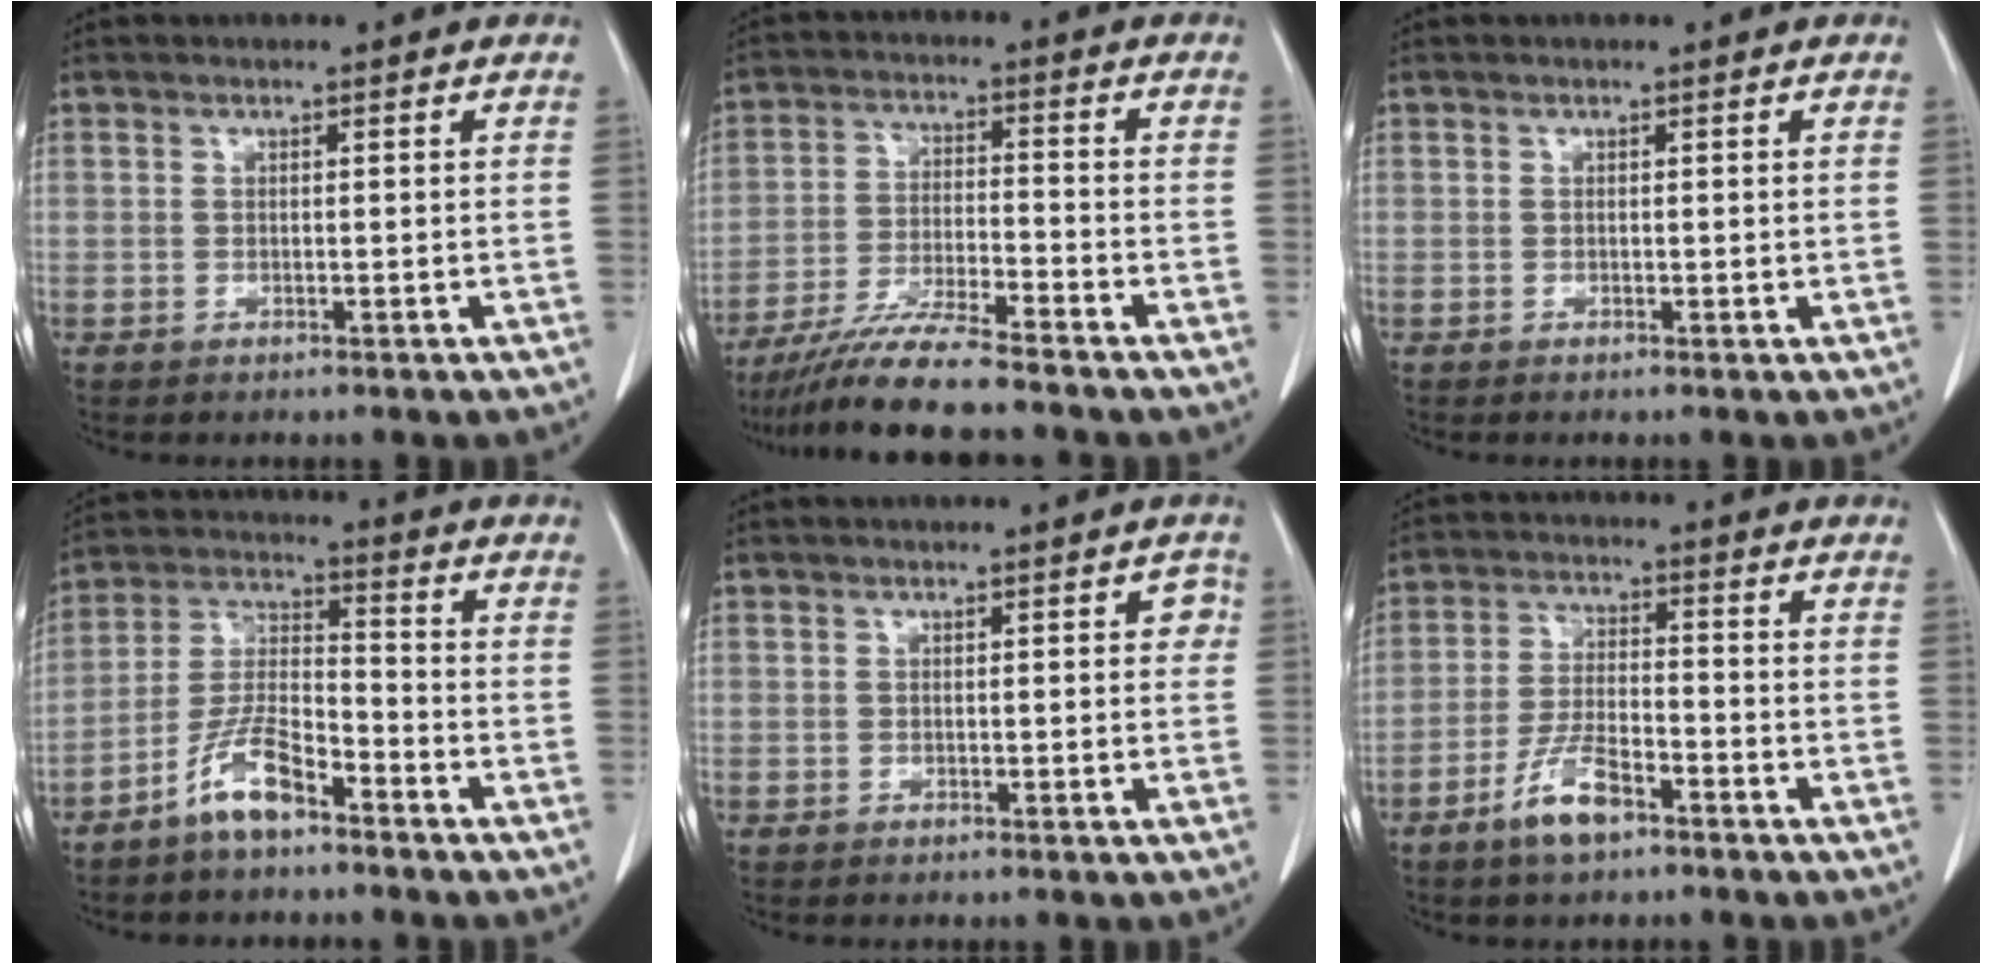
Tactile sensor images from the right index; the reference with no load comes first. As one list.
[{"total": 8.5, "force": [-7.4, -0.8, 4.1], "torque": [-0.075, -0.021, -0.141]}, {"total": 0.0}, {"total": 8.1, "force": [-5.4, 1.9, 5.6], "torque": [-0.120, -0.001, -0.113]}, {"total": 2.2, "force": [0.6, 1.2, 1.8], "torque": [-0.006, 0.010, 0.004]}, {"total": 6.7, "force": [-4.2, 1.8, 4.9], "torque": [-0.098, -0.002, -0.082]}]